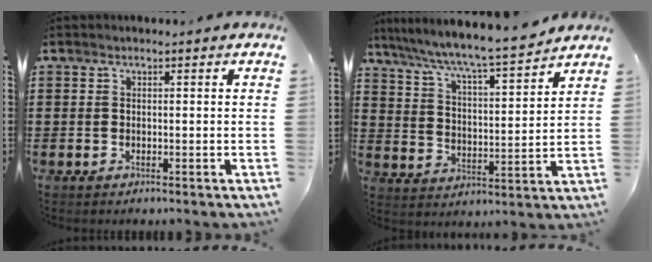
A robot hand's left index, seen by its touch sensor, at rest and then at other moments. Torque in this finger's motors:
{"motor_torque": [1.80, -0.34, 0.50, 0.21]}